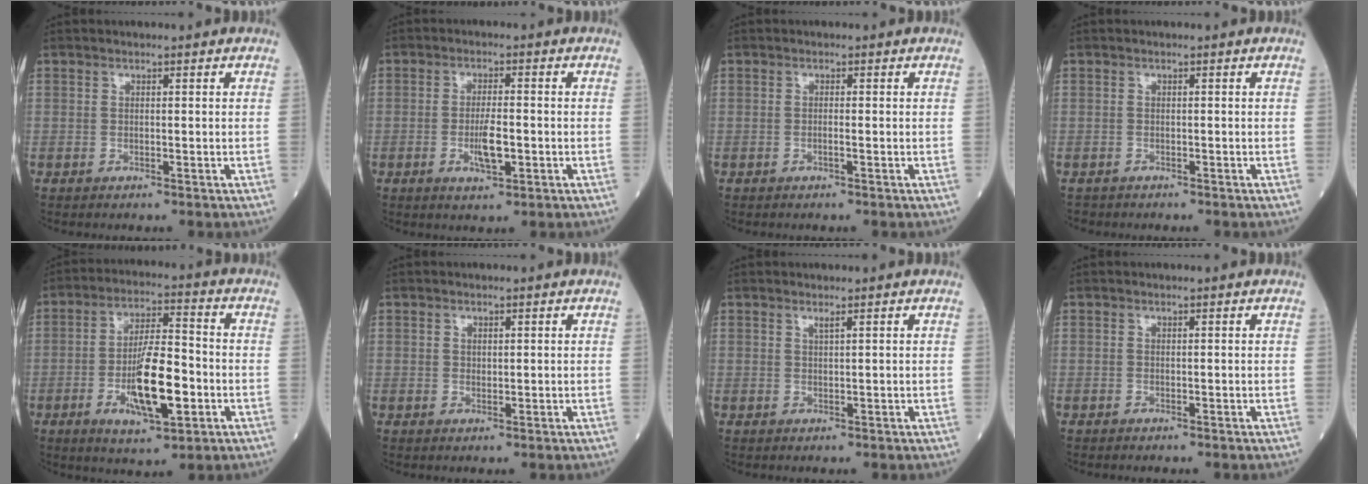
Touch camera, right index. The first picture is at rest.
{"total": 4.6, "force": [-1.2, 1.0, 4.3], "torque": [-0.085, -0.003, -0.018]}
{"total": 0.6, "force": [-0.3, -0.1, 0.6], "torque": [-0.013, 0.001, -0.006]}
{"total": 1.1, "force": [-0.9, 0.6, -0.1], "torque": [-0.009, 0.001, -0.018]}
{"total": 12.0, "force": [-3.4, 3.0, 11.2], "torque": [-0.206, -0.004, -0.054]}
{"total": 0.8, "force": [0.3, 0.6, 0.4], "torque": [-0.003, -0.001, 0.005]}
{"total": 0.7, "force": [0.5, -0.2, 0.4], "torque": [-0.019, -0.005, 0.012]}
{"total": 0.0}